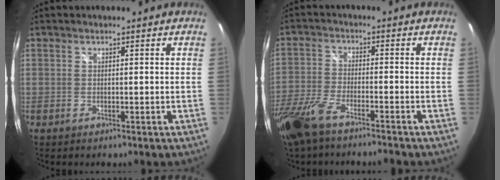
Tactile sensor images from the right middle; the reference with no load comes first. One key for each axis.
{"total": 10.7, "fx": -8.0, "fy": 2.8, "fz": 6.5, "tx": -0.161, "ty": -0.032, "tz": -0.160}